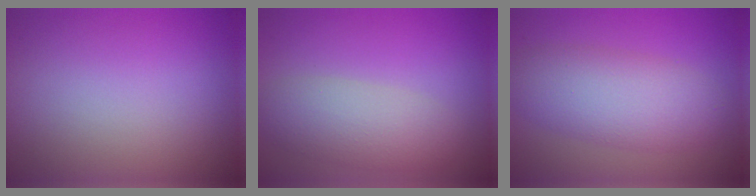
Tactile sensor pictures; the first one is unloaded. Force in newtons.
{"total": 4.2, "press": 4.1, "slide": 0.4}
{"total": 5.9, "press": 5.9, "slide": 0.2}